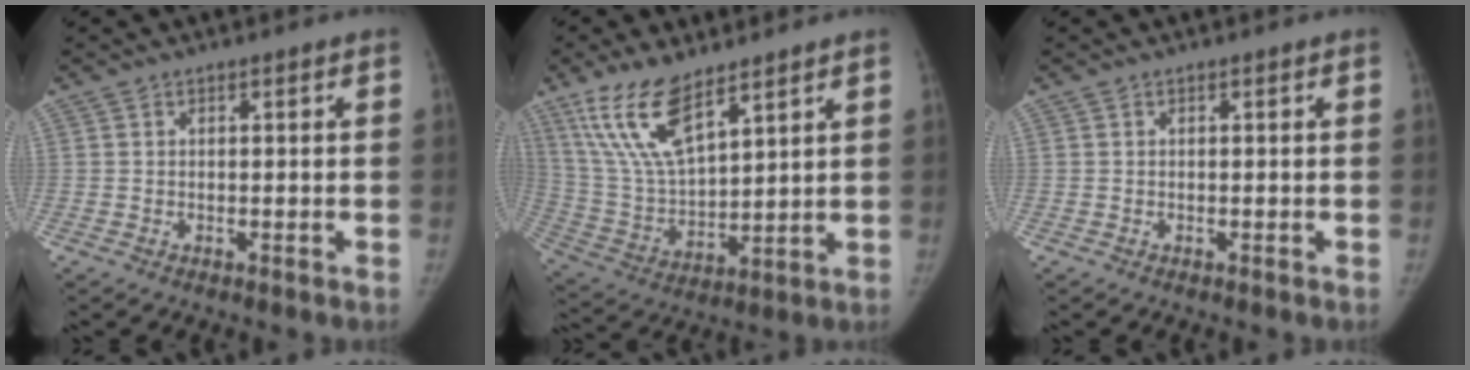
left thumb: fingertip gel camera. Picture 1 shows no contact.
{"total": 14.4, "force": [9.5, 5.1, 9.6], "torque": [-0.176, -0.042, 0.201]}
{"total": 0.0}